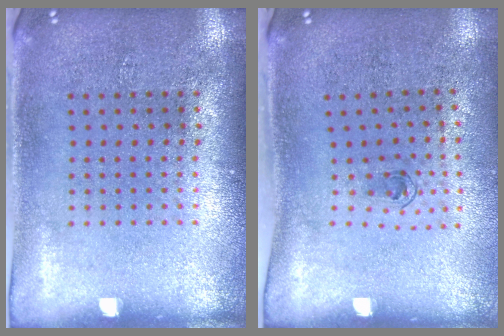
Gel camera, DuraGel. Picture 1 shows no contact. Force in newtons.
{"total": 0.6, "press": 0.3, "slide": 0.5}